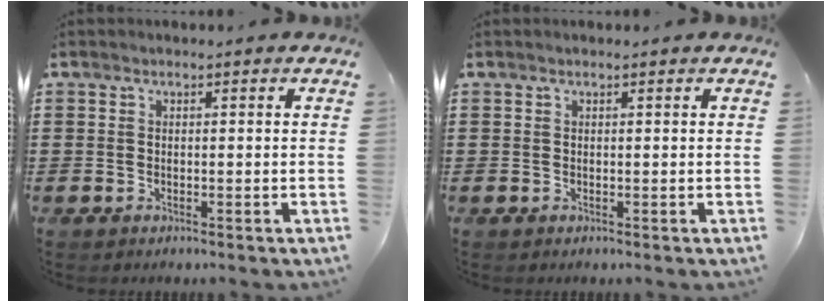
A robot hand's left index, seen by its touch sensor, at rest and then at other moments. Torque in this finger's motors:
{"motor_torque": [0.09, -0.02, -0.02, -0.01]}